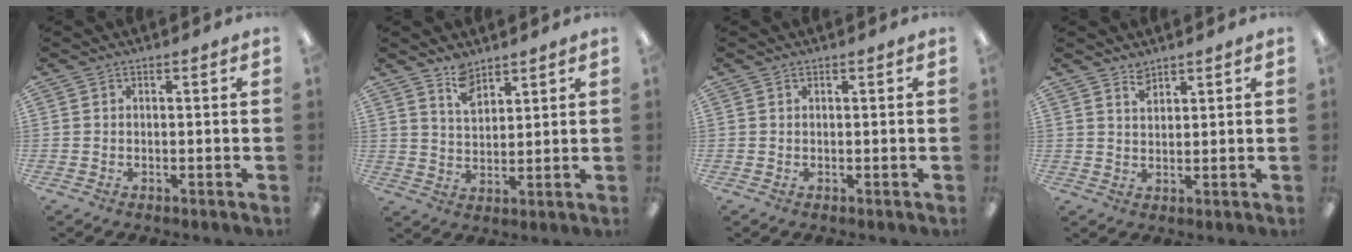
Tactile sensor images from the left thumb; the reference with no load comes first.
{"total": 5.7, "force": [4.7, 2.5, 1.9], "torque": [-0.034, -0.026, 0.087]}
{"total": 0.0}
{"total": 2.9, "force": [2.6, 1.0, 0.8], "torque": [-0.010, -0.012, 0.049]}